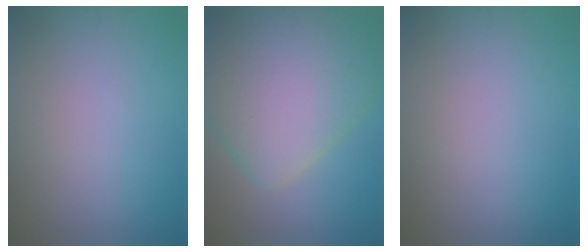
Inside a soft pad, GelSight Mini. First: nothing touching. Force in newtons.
{"total": 9.3, "press": 9.3, "slide": 0.3}
{"total": 0.0}